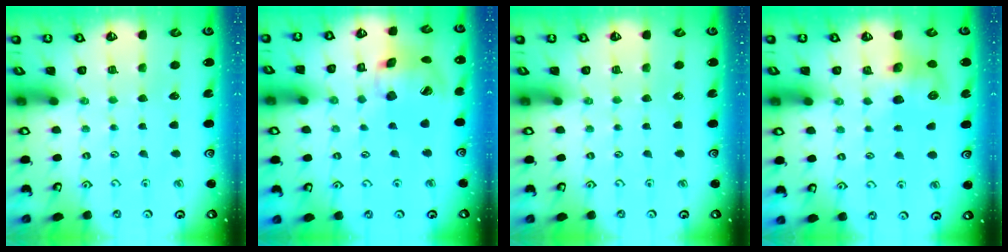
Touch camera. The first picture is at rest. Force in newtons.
{"total": 15.6, "press": 15.4, "slide": 2.3}
{"total": 0.0}
{"total": 7.5, "press": 7.5, "slide": 0.3}